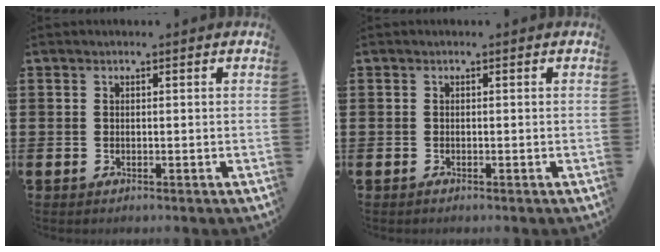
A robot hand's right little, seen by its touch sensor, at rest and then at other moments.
{"total": 0.0}